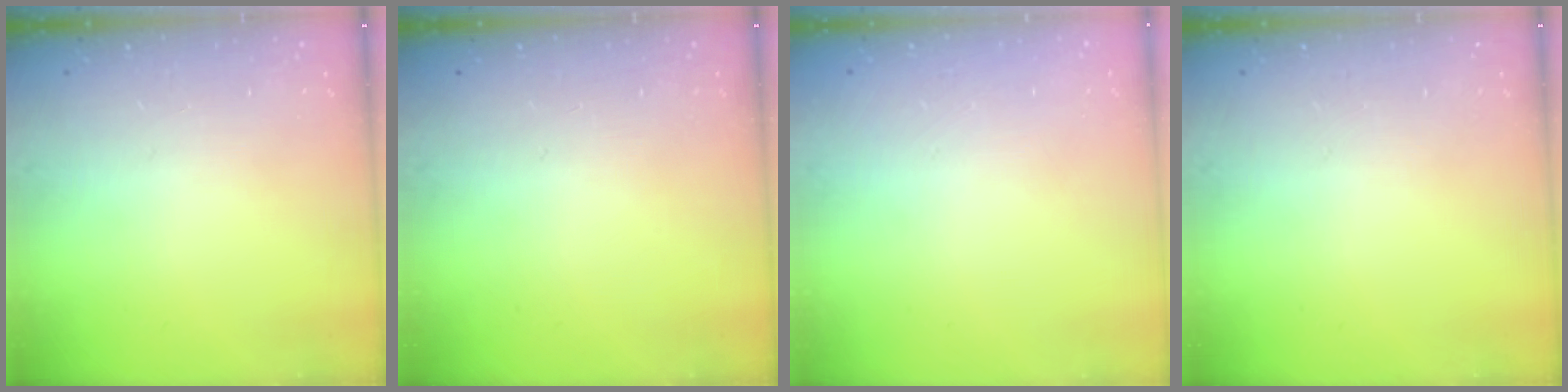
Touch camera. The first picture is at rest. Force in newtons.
{"total": 0.0}
{"total": 0.0}
{"total": 0.0}